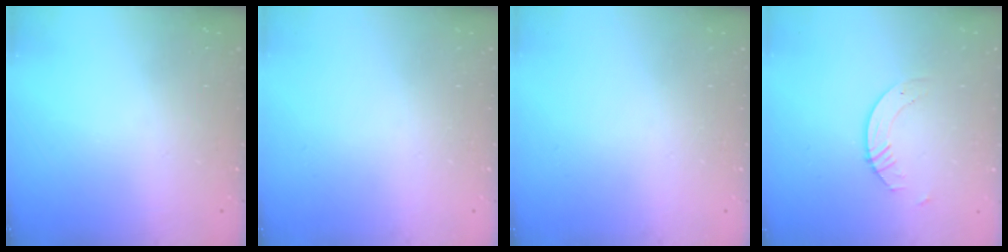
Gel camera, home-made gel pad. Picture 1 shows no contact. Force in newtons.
{"total": 0.0}
{"total": 0.0}
{"total": 3.8, "press": 3.8, "slide": 0.3}